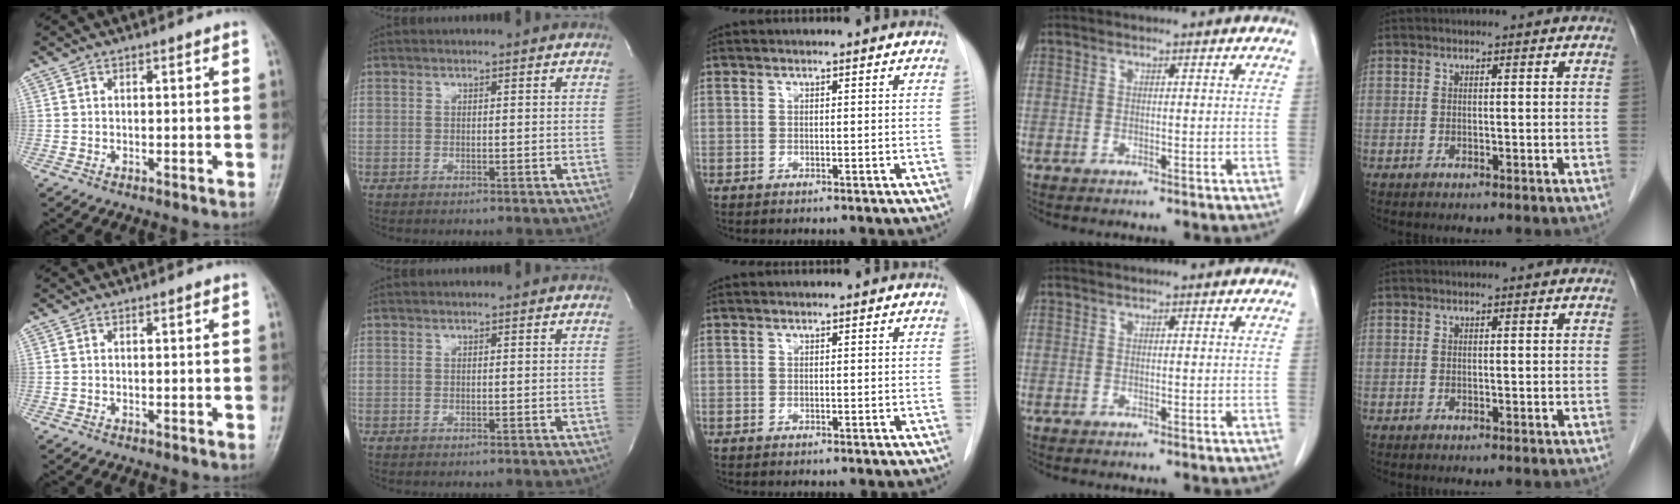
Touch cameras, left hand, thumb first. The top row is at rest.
{}